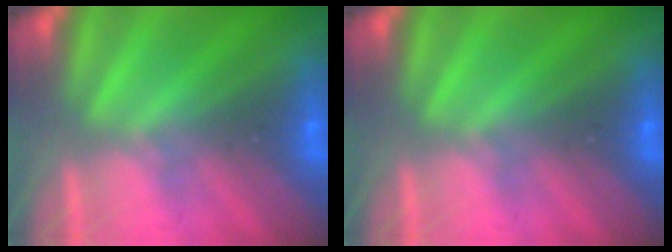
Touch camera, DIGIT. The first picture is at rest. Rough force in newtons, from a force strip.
{"total": 0.0}